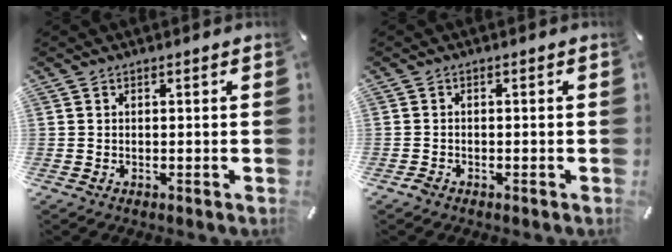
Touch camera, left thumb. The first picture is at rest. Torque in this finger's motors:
{"motor_torque": [-0.10, 0.47, 0.07, 0.03, 0.00]}